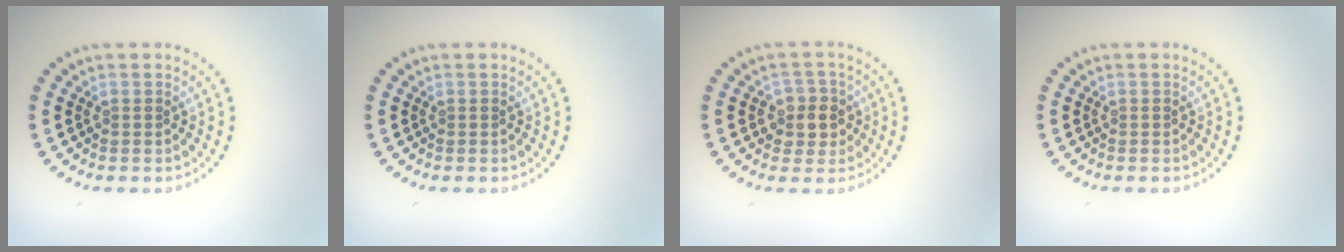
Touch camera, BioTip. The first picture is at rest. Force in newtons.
{"total": 0.0}
{"total": 2.6, "press": 2.4, "slide": 1.1}
{"total": 0.0}